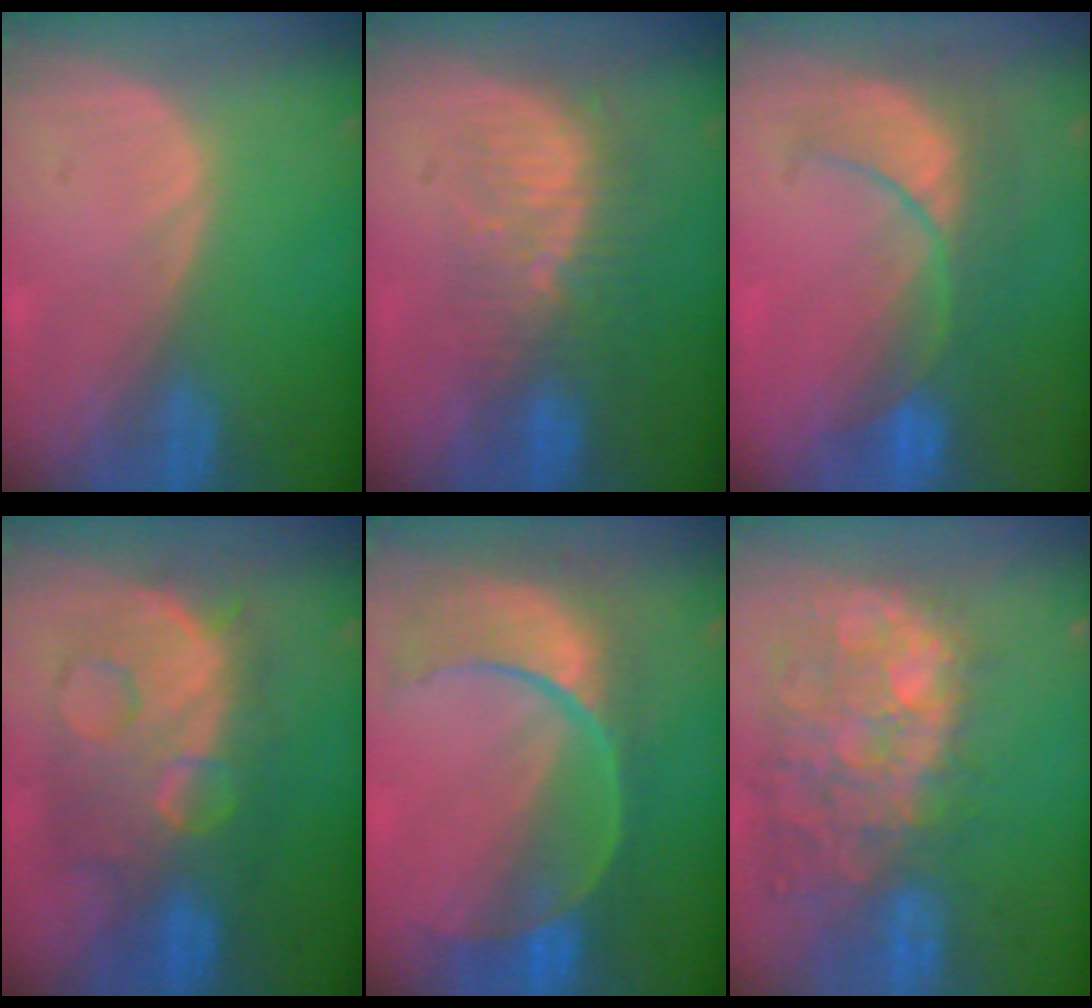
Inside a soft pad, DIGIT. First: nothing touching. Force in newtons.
{"total": 8.5, "press": 7.6, "slide": 3.9}
{"total": 8.5, "press": 8.2, "slide": 2.0}
{"total": 11.9, "press": 11.9, "slide": 1.2}
{"total": 11.2, "press": 9.4, "slide": 6.1}
{"total": 13.4, "press": 11.6, "slide": 6.7}